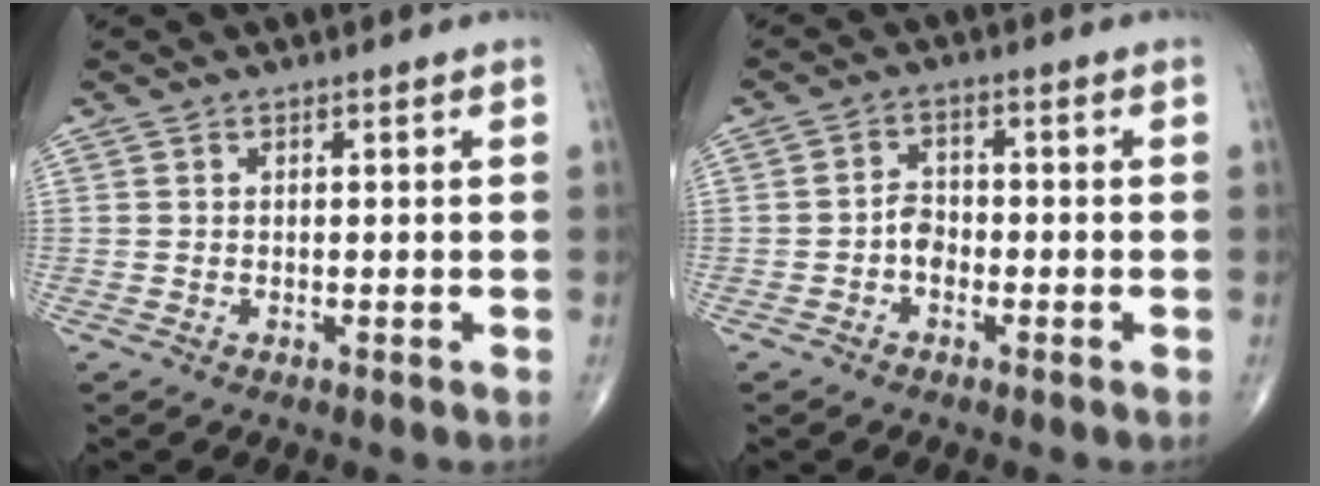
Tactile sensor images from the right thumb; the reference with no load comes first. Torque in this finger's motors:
{"motor_torque": [0.96, 0.81, 0.24, -0.42, -0.01]}